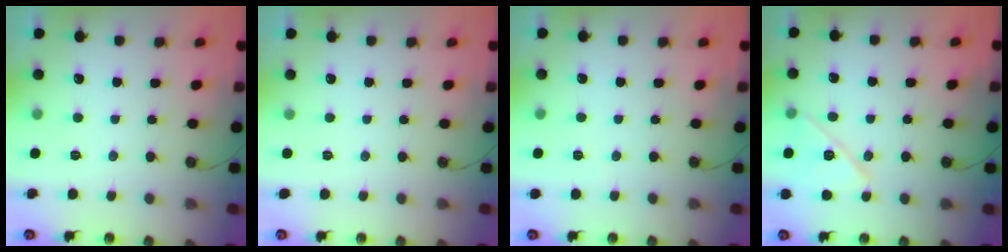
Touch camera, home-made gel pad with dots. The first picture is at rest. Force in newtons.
{"total": 0.0}
{"total": 1.1, "press": 0.7, "slide": 0.8}
{"total": 13.5, "press": 12.9, "slide": 3.9}